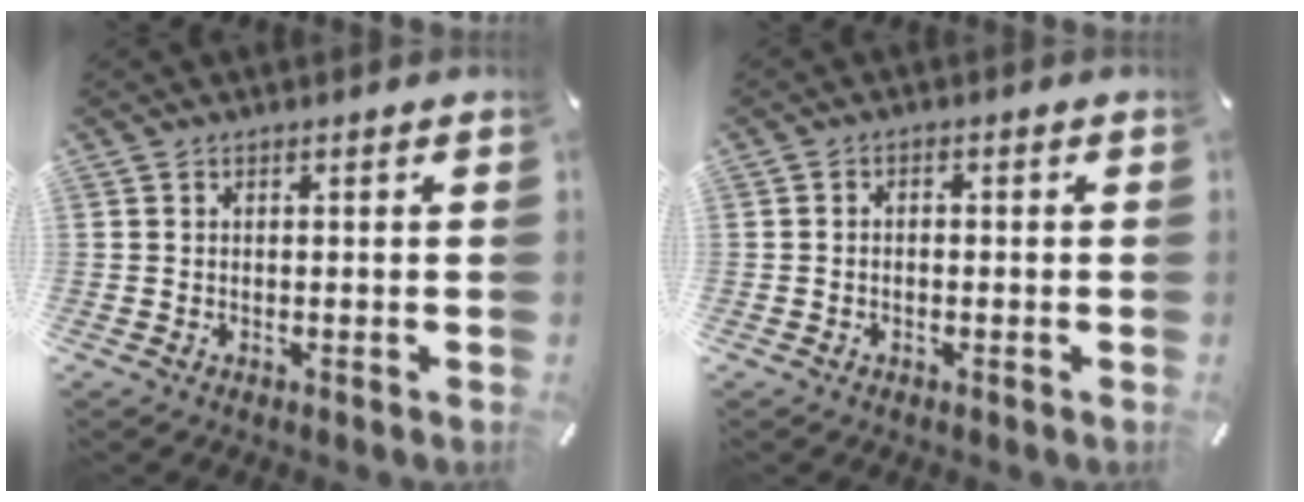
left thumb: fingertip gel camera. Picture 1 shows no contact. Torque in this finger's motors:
{"motor_torque": [-0.33, -0.34, 0.00, -0.02, -0.03]}